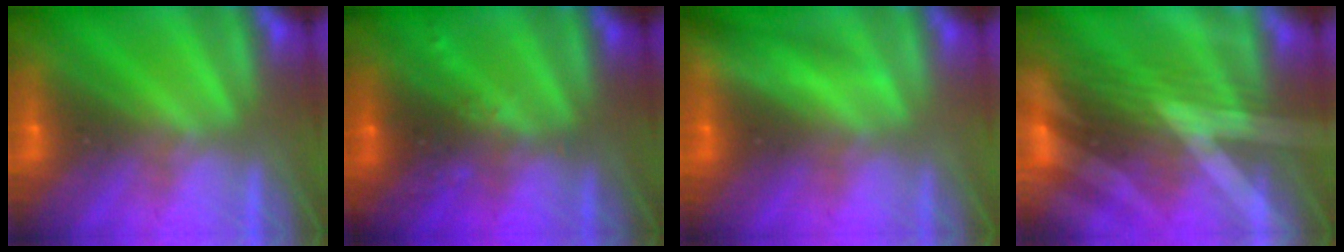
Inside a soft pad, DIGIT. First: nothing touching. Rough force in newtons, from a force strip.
{"total": 3.0}
{"total": 3.4}
{"total": 3.3}